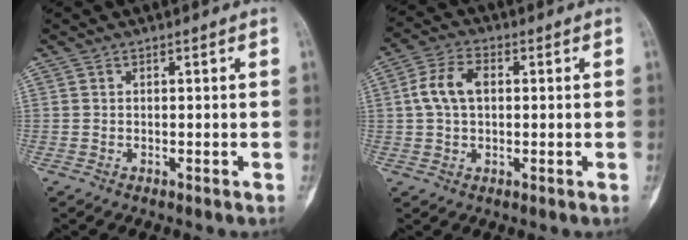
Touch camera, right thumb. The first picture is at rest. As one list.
[{"total": 7.4, "force": [0.9, 4.7, 5.7], "torque": [-0.113, 0.019, 0.014]}]